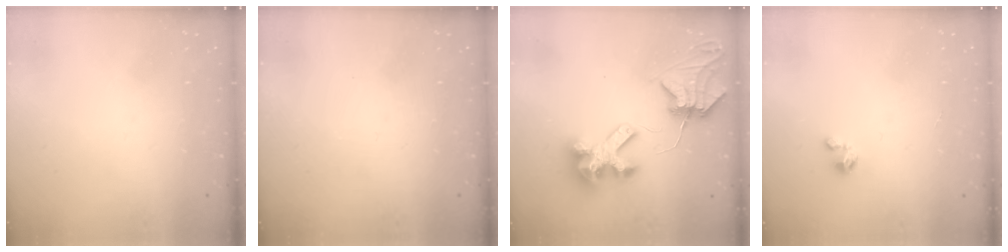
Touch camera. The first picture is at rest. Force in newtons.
{"total": 0.0}
{"total": 7.8, "press": 7.7, "slide": 0.8}
{"total": 1.3, "press": 1.3, "slide": 0.1}